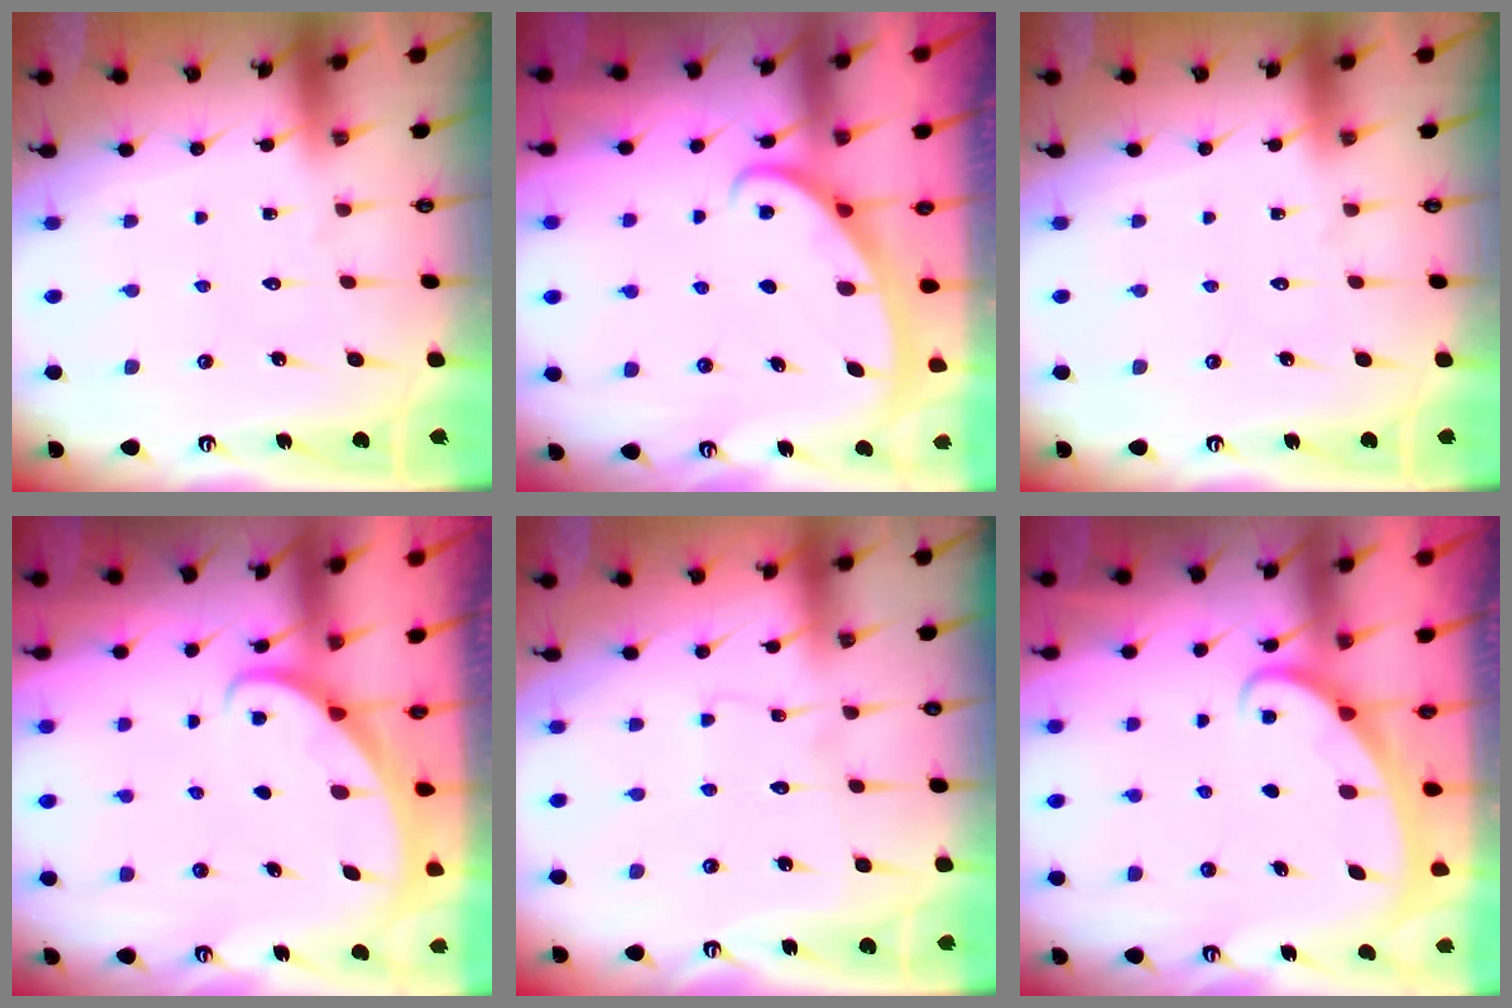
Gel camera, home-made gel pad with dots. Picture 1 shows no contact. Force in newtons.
{"total": 2.8, "press": 2.8, "slide": 0.3}
{"total": 0.0}
{"total": 1.2, "press": 1.2, "slide": 0.0}
{"total": 5.4, "press": 5.3, "slide": 0.5}
{"total": 2.3, "press": 2.3, "slide": 0.3}